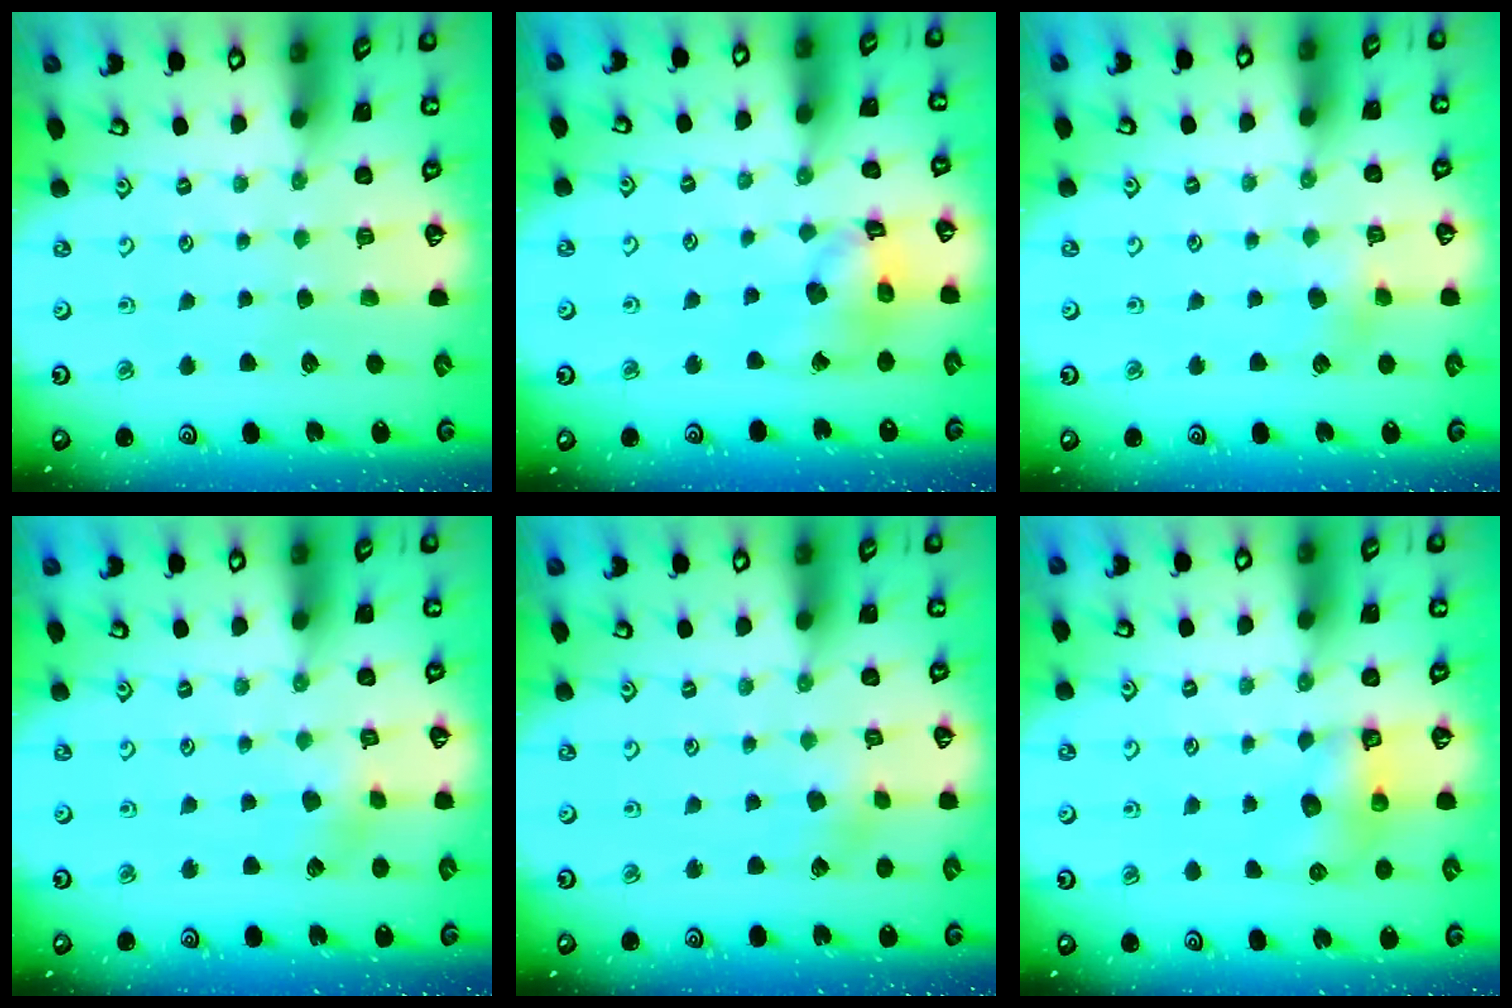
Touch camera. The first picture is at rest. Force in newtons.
{"total": 12.7, "press": 12.6, "slide": 1.5}
{"total": 3.6, "press": 3.6, "slide": 0.4}
{"total": 3.9, "press": 3.9, "slide": 0.6}
{"total": 2.5, "press": 2.3, "slide": 0.8}
{"total": 6.6, "press": 6.6, "slide": 0.3}